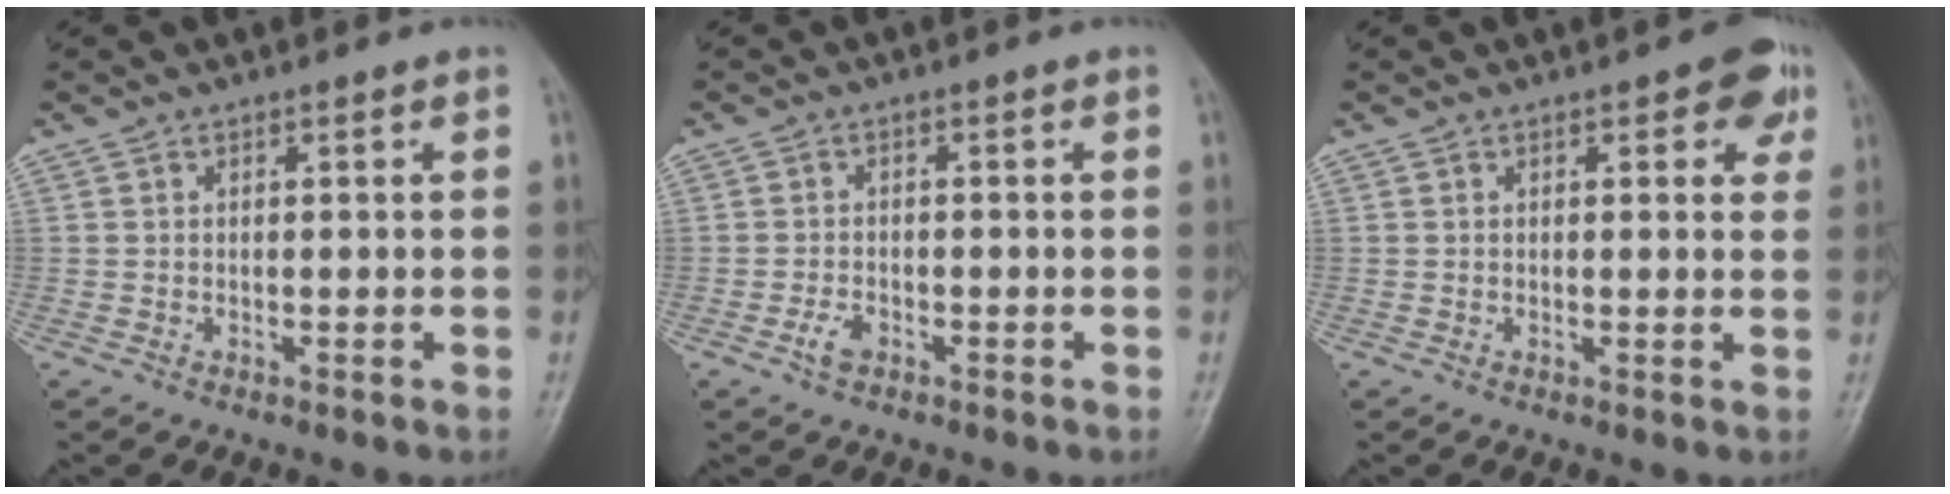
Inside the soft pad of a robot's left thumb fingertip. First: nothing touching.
{"total": 2.5, "force": [-1.4, 1.5, 1.5], "torque": [-0.029, 0.006, -0.026]}
{"total": 5.0, "force": [2.4, 2.4, 3.7], "torque": [-0.014, -0.005, 0.019]}